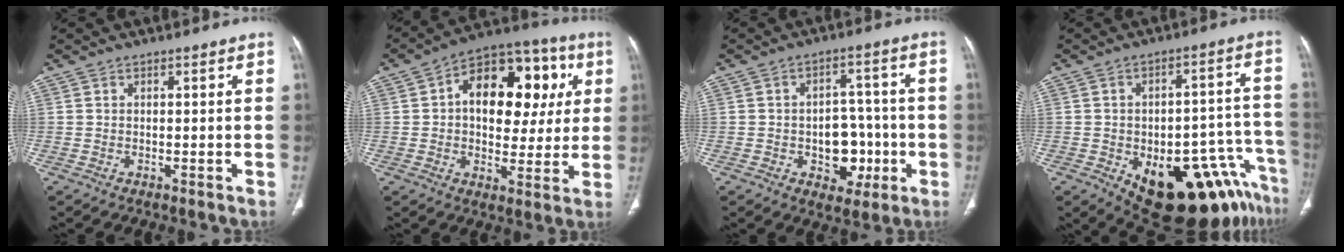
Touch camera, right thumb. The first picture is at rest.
{"total": 19.9, "force": [4.1, 12.4, 15.0], "torque": [-0.157, 0.024, 0.054]}
{"total": 9.7, "force": [-2.4, 7.0, 6.2], "torque": [-0.039, 0.030, -0.024]}
{"total": 22.6, "force": [-12.2, 9.9, 16.2], "torque": [-0.125, 0.087, -0.155]}